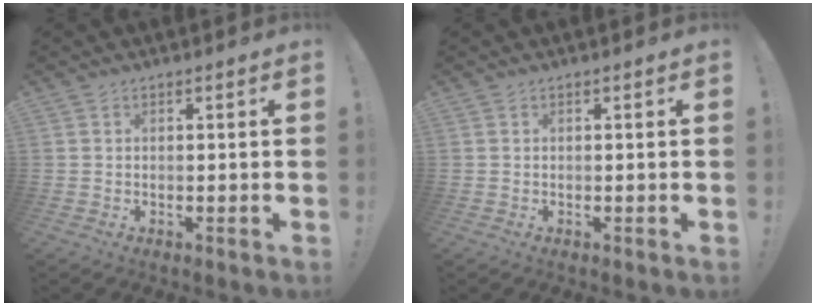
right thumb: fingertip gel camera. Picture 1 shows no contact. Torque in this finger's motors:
{"motor_torque": [0.00, 0.00, 0.00, 0.00, 0.00]}